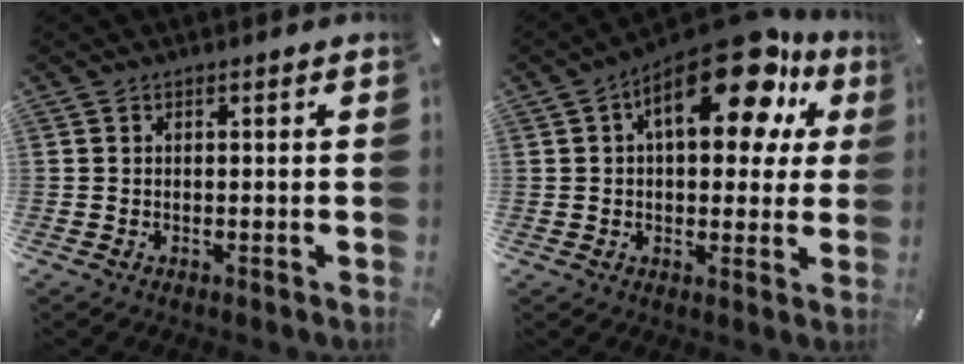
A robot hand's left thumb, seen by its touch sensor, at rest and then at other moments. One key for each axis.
{"total": 19.0, "fx": 9.1, "fy": 8.8, "fz": 14.1, "tx": -0.203, "ty": -0.040, "tz": 0.147}